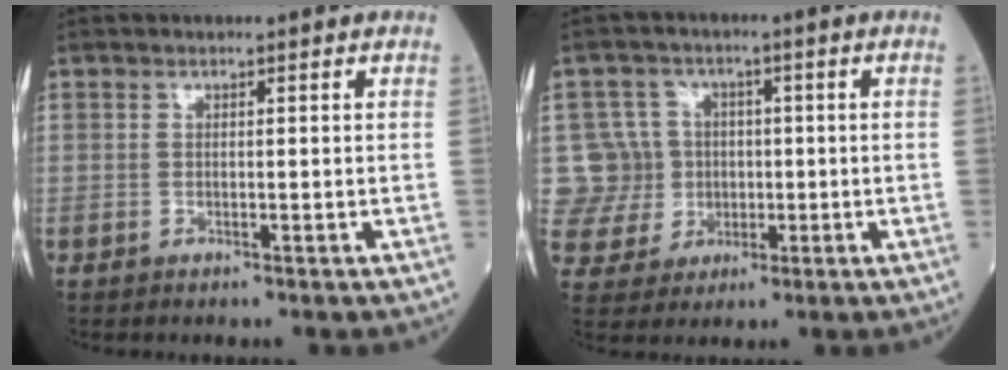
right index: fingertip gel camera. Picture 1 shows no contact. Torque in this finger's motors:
{"motor_torque": [0.12, 0.10, -0.03, -0.04]}